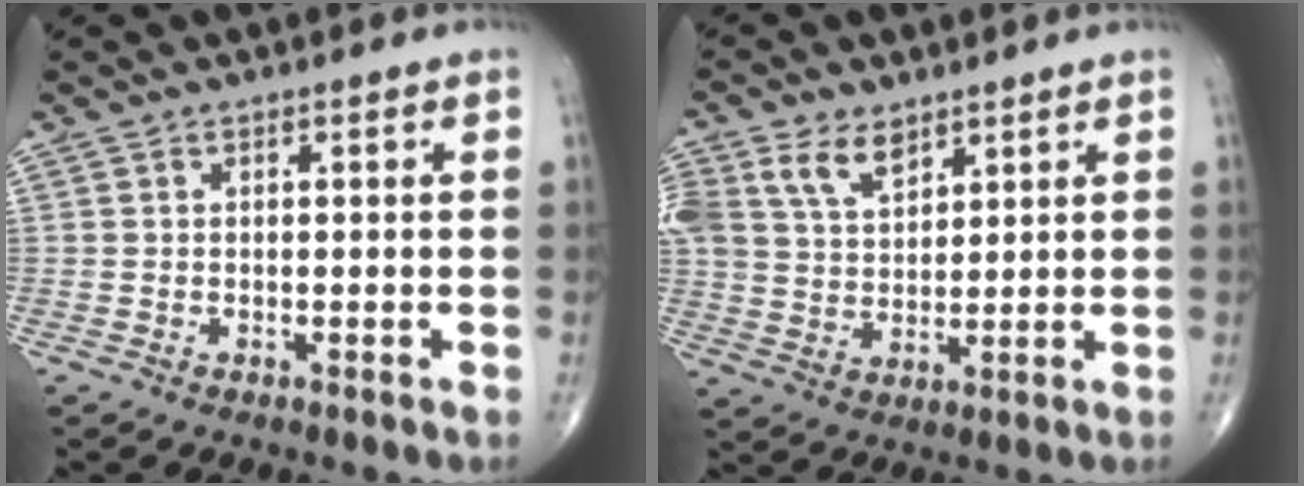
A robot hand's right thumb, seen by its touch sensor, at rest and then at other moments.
{"total": 10.2, "force": [5.7, 6.4, 5.5], "torque": [-0.100, -0.009, 0.118]}